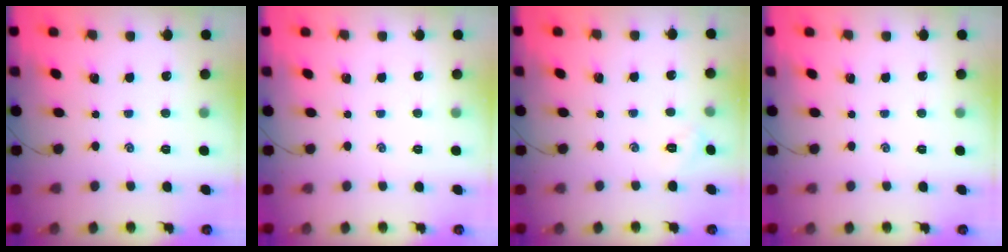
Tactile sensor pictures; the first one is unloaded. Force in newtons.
{"total": 0.0}
{"total": 2.4, "press": 2.3, "slide": 0.7}
{"total": 0.0}